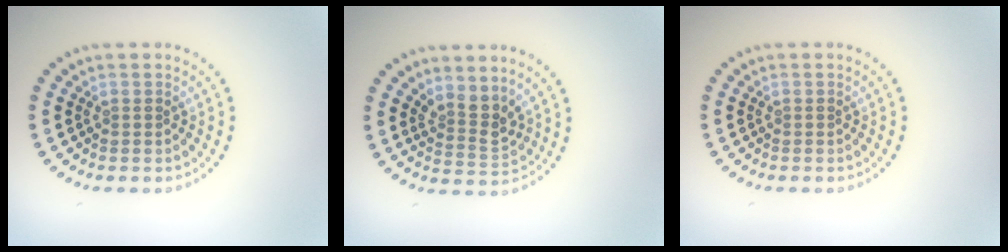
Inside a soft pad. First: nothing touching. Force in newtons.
{"total": 2.5, "press": 1.9, "slide": 1.7}
{"total": 0.0}